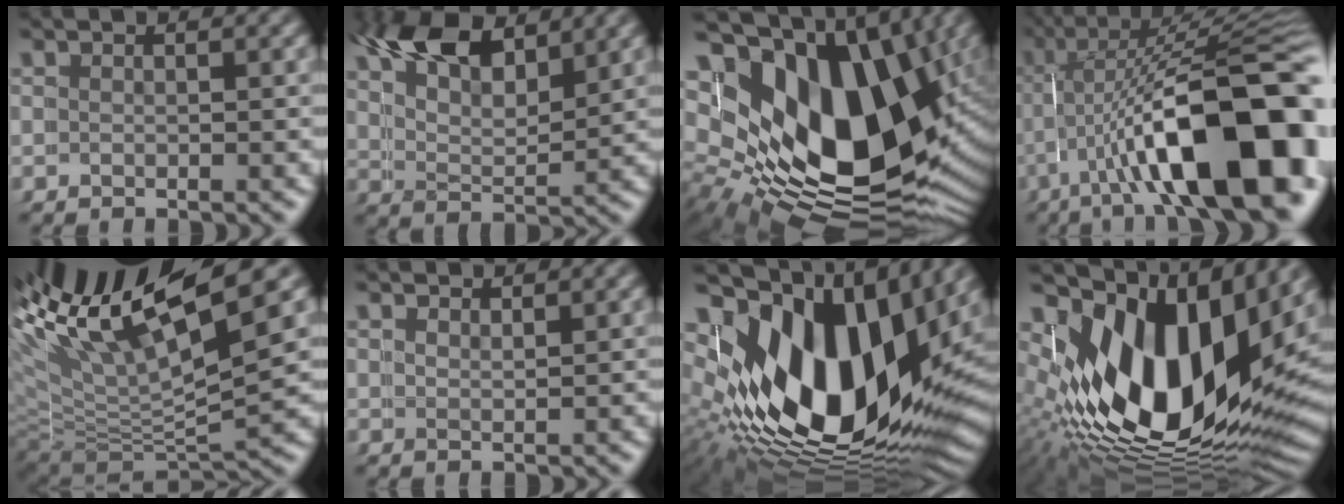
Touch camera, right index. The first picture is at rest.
{"total": 8.5, "force": [5.9, 4.2, 4.5], "torque": [-0.109, -0.009, 0.094]}
{"total": 22.8, "force": [1.0, 15.2, 16.9], "torque": [-0.307, -0.051, 0.032]}
{"total": 17.7, "force": [-3.2, 6.9, 15.9], "torque": [-0.247, -0.024, -0.036]}
{"total": 16.2, "force": [4.5, 10.4, 11.6], "torque": [-0.218, -0.013, 0.073]}
{"total": 2.0, "force": [1.8, -0.2, -0.8], "torque": [0.011, -0.015, 0.038]}
{"total": 21.9, "force": [1.9, 13.1, 17.5], "torque": [-0.310, -0.031, 0.047]}
{"total": 19.5, "force": [1.3, 11.5, 15.8], "torque": [-0.285, -0.036, 0.041]}